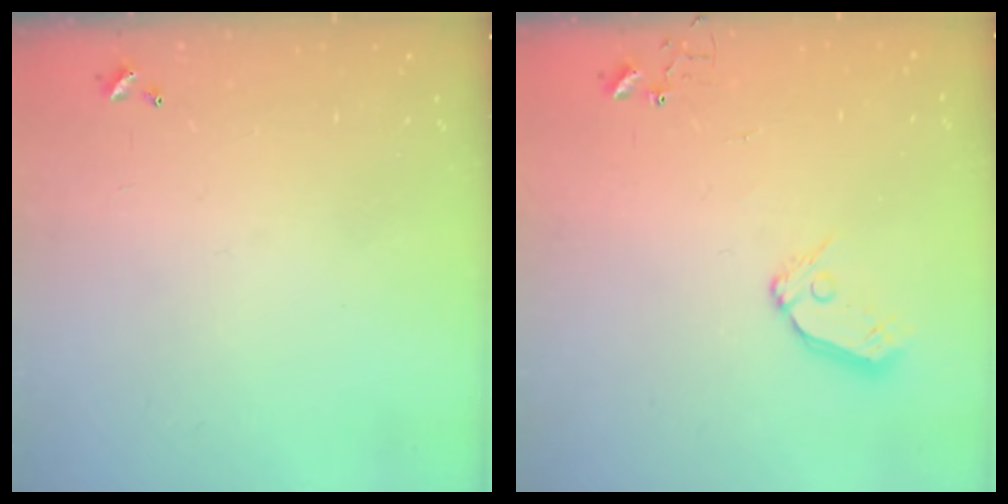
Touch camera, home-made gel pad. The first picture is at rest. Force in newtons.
{"total": 8.4, "press": 8.4, "slide": 0.8}